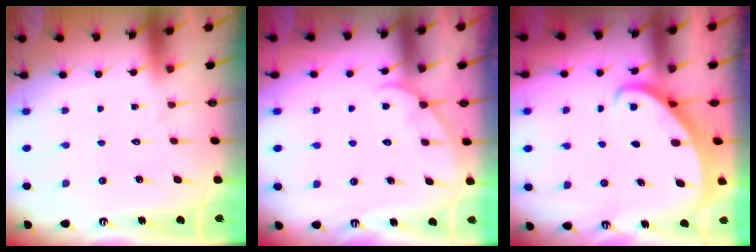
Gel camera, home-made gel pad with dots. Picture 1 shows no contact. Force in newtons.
{"total": 4.6, "press": 4.6, "slide": 0.5}
{"total": 2.7, "press": 2.6, "slide": 0.3}